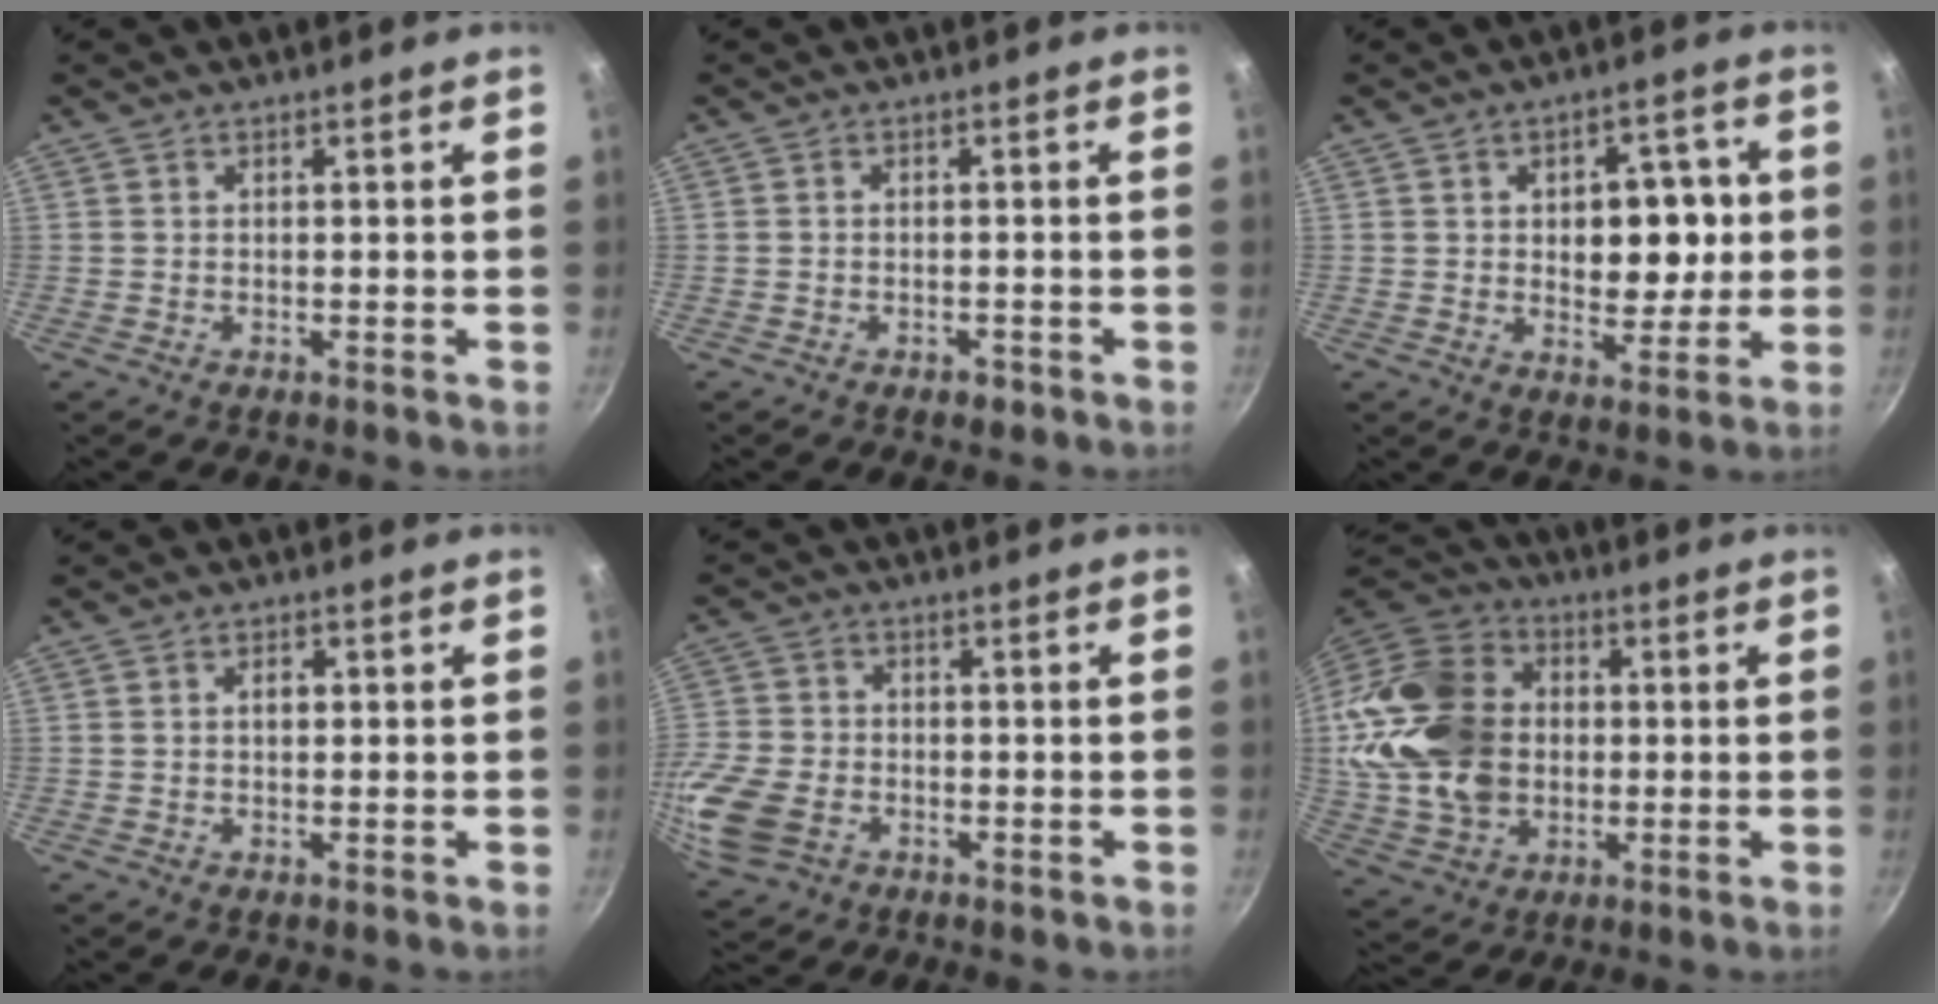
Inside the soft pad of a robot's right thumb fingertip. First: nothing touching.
{"total": 1.8, "force": [-1.1, 1.0, 0.9], "torque": [-0.014, 0.011, -0.011]}
{"total": 10.3, "force": [1.0, 6.6, 7.8], "torque": [-0.060, -0.002, 0.015]}
{"total": 1.7, "force": [0.3, 1.2, 1.2], "torque": [-0.012, 0.007, 0.003]}
{"total": 14.9, "force": [-4.8, 11.1, 8.6], "torque": [-0.209, 0.019, -0.097]}
{"total": 22.0, "force": [0.8, 17.0, 14.0], "torque": [-0.250, 0.026, 0.022]}